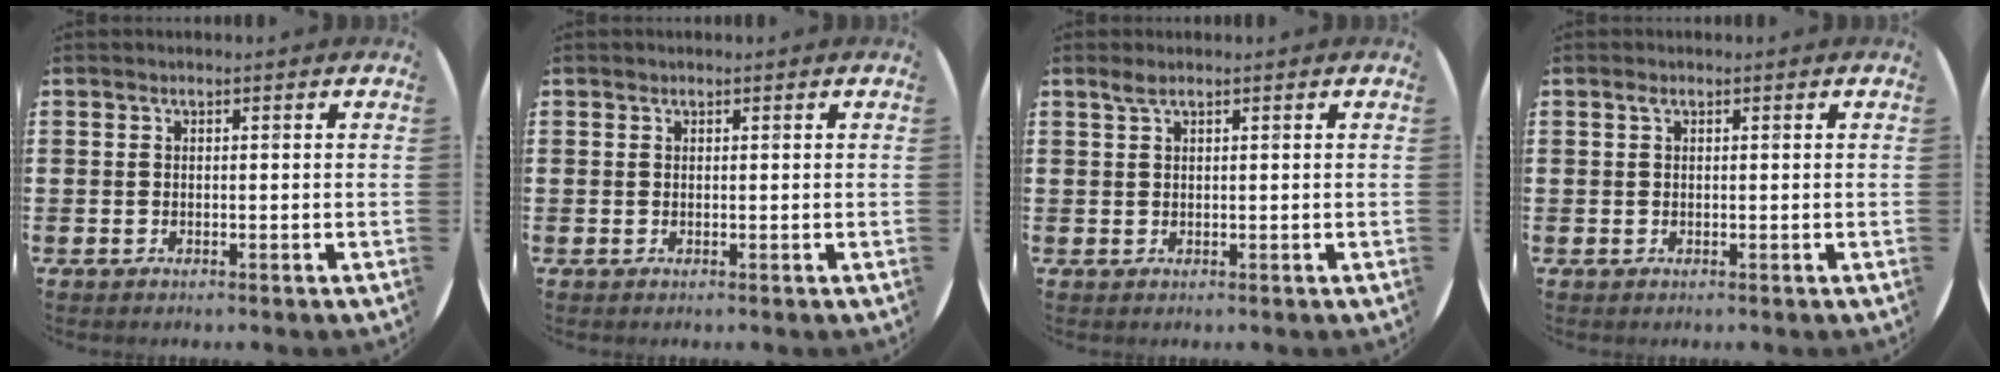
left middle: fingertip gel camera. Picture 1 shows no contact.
{"total": 0.0}
{"total": 1.2, "force": [0.9, 0.1, 0.8], "torque": [-0.016, 0.003, 0.015]}
{"total": 0.5, "force": [0.3, 0.3, 0.4], "torque": [-0.008, 0.003, 0.006]}